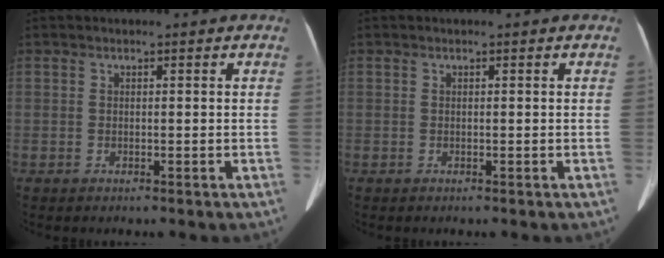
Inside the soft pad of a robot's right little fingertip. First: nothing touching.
{"total": 0.0}